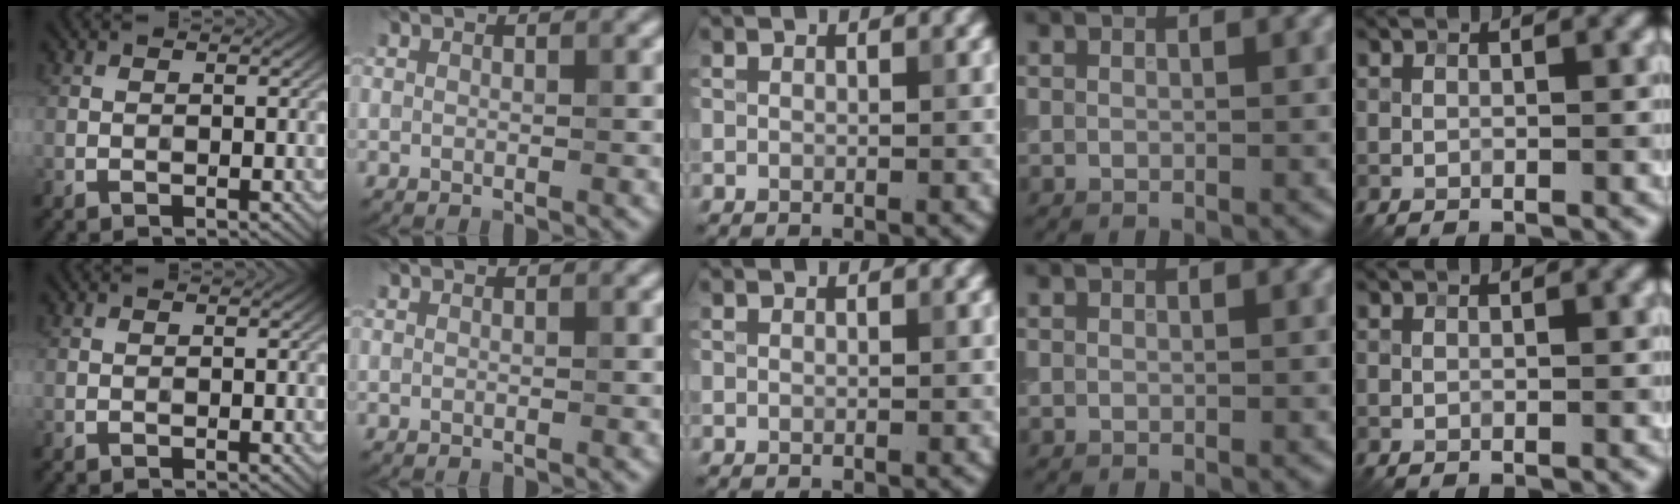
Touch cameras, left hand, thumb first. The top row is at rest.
{}